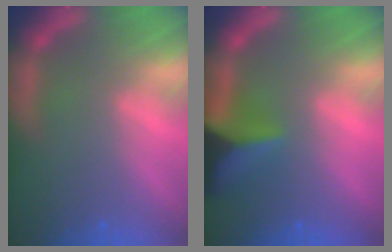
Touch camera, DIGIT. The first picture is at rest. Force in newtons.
{"total": 7.5}